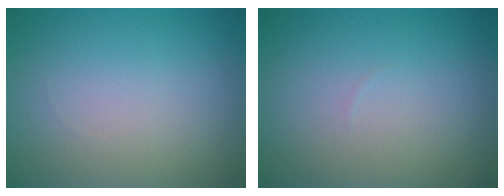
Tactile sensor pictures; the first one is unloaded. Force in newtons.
{"total": 0.0}